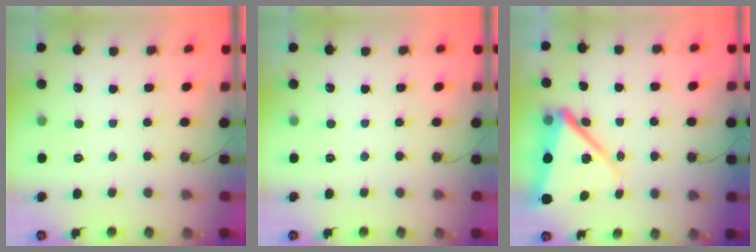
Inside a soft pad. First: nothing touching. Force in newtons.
{"total": 0.0}
{"total": 13.7, "press": 13.7, "slide": 1.1}